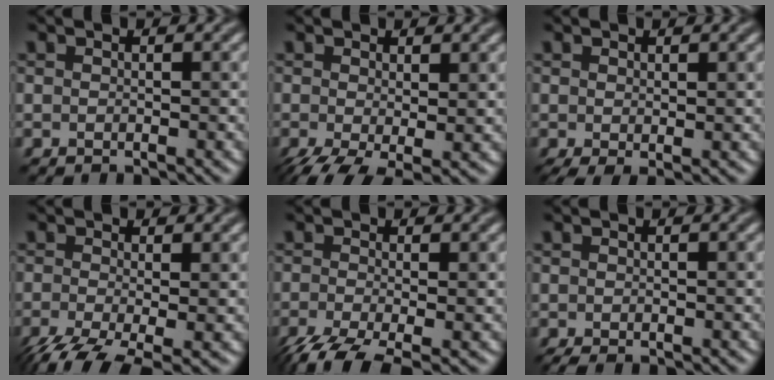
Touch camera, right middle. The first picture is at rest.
{"total": 4.6, "force": [-1.2, 2.0, 3.9], "torque": [-0.082, -0.016, -0.020]}
{"total": 1.4, "force": [0.1, 0.5, 1.4], "torque": [-0.029, -0.003, 0.005]}
{"total": 6.7, "force": [-3.2, 2.5, 5.4], "torque": [-0.112, -0.023, -0.054]}
{"total": 5.9, "force": [-3.4, 1.9, 4.5], "torque": [-0.093, -0.019, -0.063]}
{"total": 0.9, "force": [-0.6, 0.2, 0.6], "torque": [-0.013, -0.003, -0.009]}